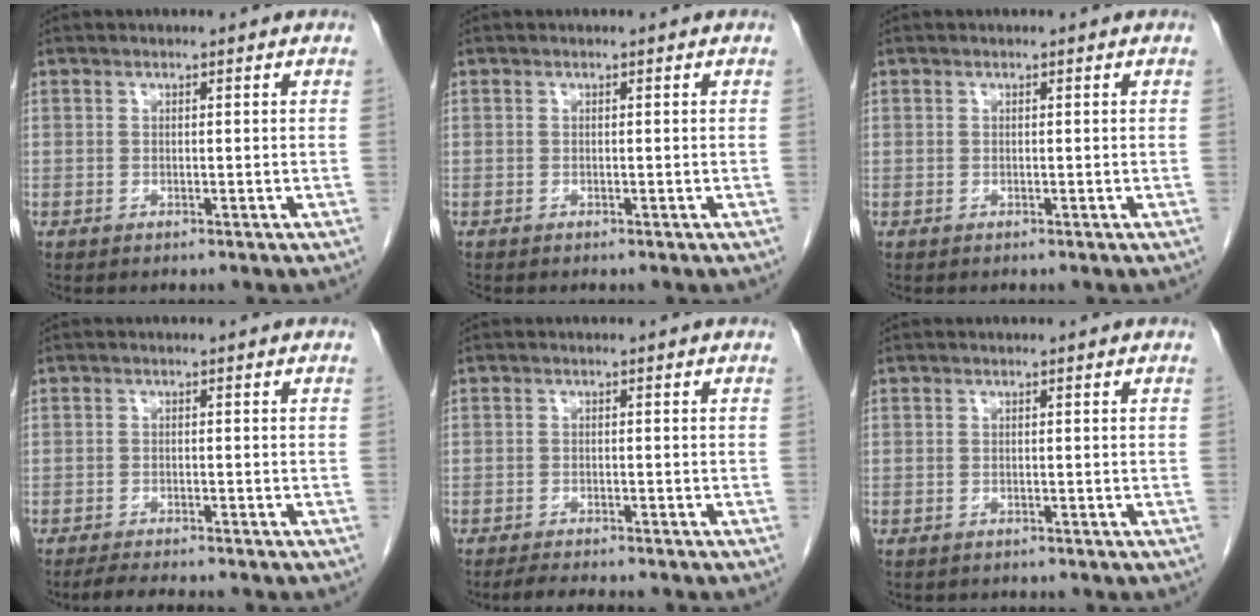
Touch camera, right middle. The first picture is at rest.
{"total": 0.0}
{"total": 0.0}
{"total": 4.7, "force": [-4.2, 0.4, 2.2], "torque": [-0.034, -0.012, -0.064]}
{"total": 5.2, "force": [-4.6, 0.6, 2.4], "torque": [-0.036, -0.011, -0.067]}
{"total": 1.1, "force": [-1.0, 0.5, 0.1], "torque": [-0.012, -0.002, -0.015]}